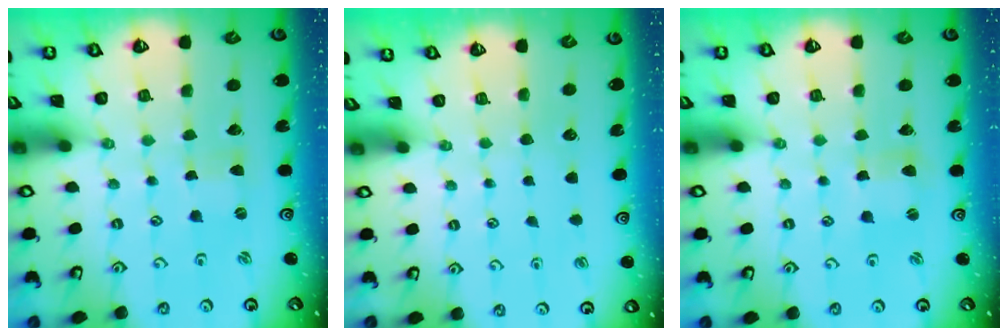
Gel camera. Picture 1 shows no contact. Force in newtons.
{"total": 0.0}
{"total": 2.1, "press": 2.1, "slide": 0.3}